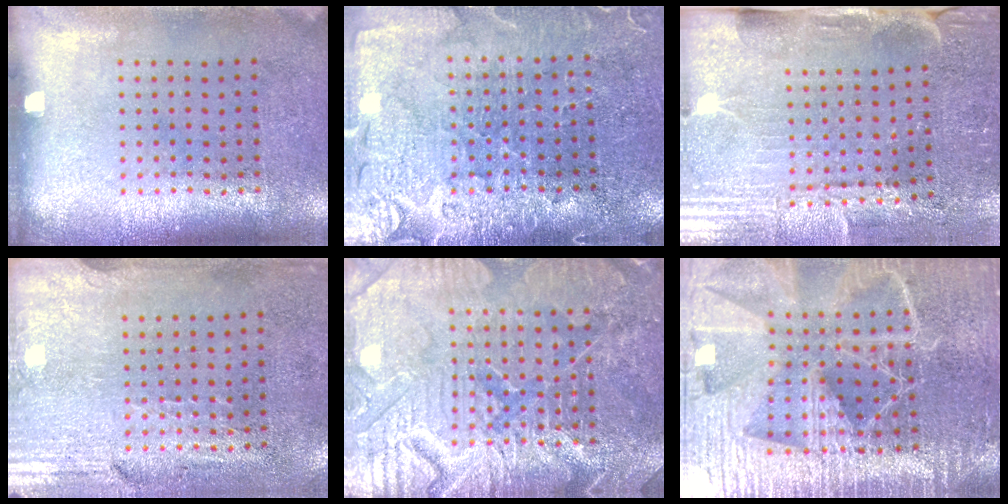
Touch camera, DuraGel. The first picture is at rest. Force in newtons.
{"total": 3.6, "press": 3.5, "slide": 1.1}
{"total": 3.5, "press": 3.5, "slide": 0.4}
{"total": 2.9, "press": 2.5, "slide": 1.5}
{"total": 7.4, "press": 7.3, "slide": 1.0}
{"total": 6.1, "press": 5.3, "slide": 3.0}